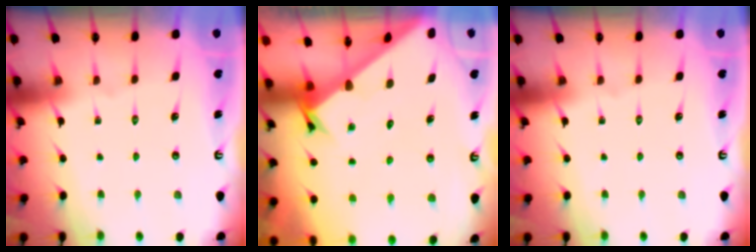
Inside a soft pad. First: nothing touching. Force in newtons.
{"total": 2.6, "press": 2.6, "slide": 0.2}
{"total": 0.0}